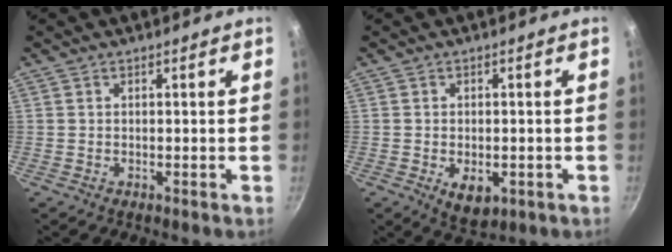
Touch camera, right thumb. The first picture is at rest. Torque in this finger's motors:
{"motor_torque": [-0.05, 0.20, -0.16, 0.07, 0.01]}